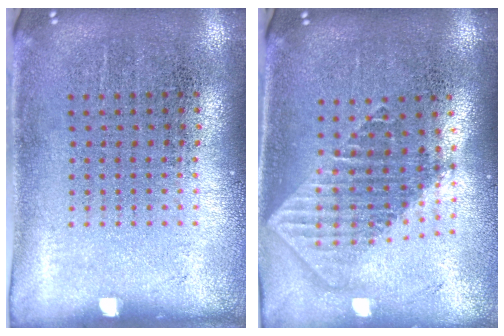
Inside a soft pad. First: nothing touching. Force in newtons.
{"total": 1.8, "press": 1.5, "slide": 1.0}